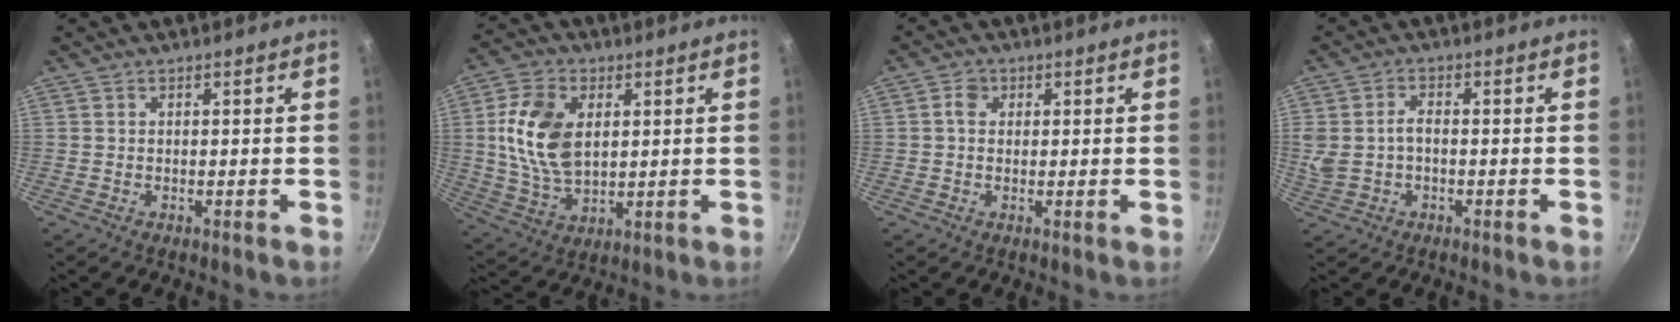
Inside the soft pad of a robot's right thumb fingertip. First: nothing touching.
{"total": 13.9, "force": [2.5, 8.8, 10.4], "torque": [-0.186, -0.009, 0.053]}
{"total": 2.8, "force": [0.6, 2.3, 1.4], "torque": [-0.008, 0.003, 0.006]}
{"total": 5.7, "force": [-0.2, 3.7, 4.3], "torque": [-0.086, 0.010, -0.003]}